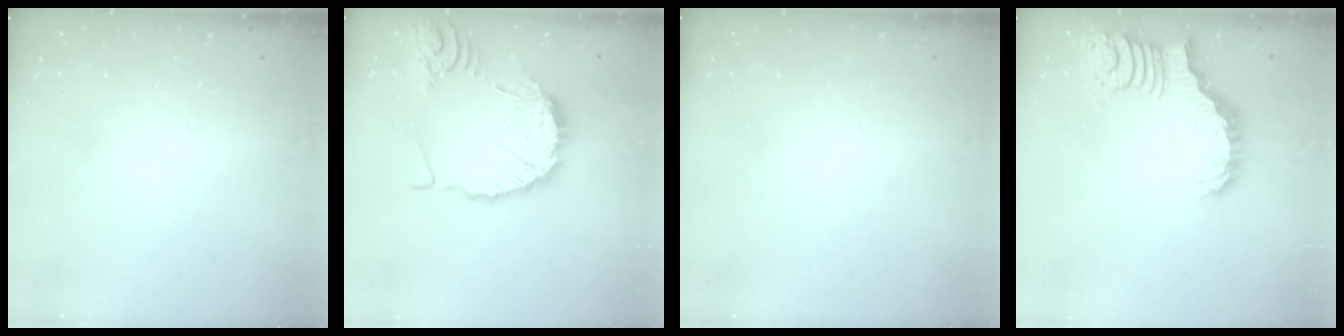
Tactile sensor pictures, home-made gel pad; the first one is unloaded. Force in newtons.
{"total": 12.3, "press": 12.2, "slide": 1.6}
{"total": 0.0}
{"total": 3.7, "press": 3.6, "slide": 0.6}